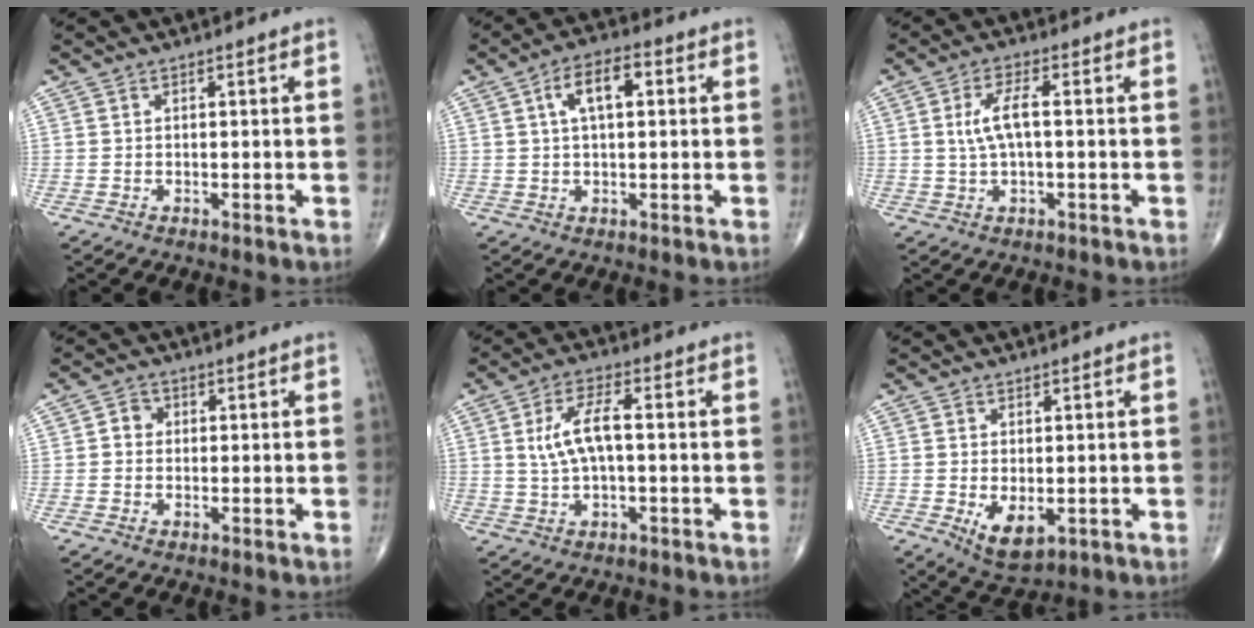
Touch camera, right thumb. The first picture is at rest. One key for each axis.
{"total": 7.2, "fx": 1.8, "fy": 3.4, "fz": 6.1, "tx": -0.101, "ty": 0.015, "tz": 0.026}
{"total": 5.4, "fx": 0.5, "fy": 1.7, "fz": 5.1, "tx": -0.118, "ty": 0.012, "tz": 0.008}
{"total": 2.4, "fx": 0.2, "fy": 2.2, "fz": 1.0, "tx": -0.001, "ty": 0.006, "tz": -0.004}
{"total": 7.4, "fx": 0.7, "fy": 2.8, "fz": 6.9, "tx": -0.146, "ty": 0.017, "tz": 0.012}
{"total": 5.6, "fx": -1.0, "fy": 3.0, "fz": 4.7, "tx": -0.071, "ty": -0.012, "tz": -0.002}